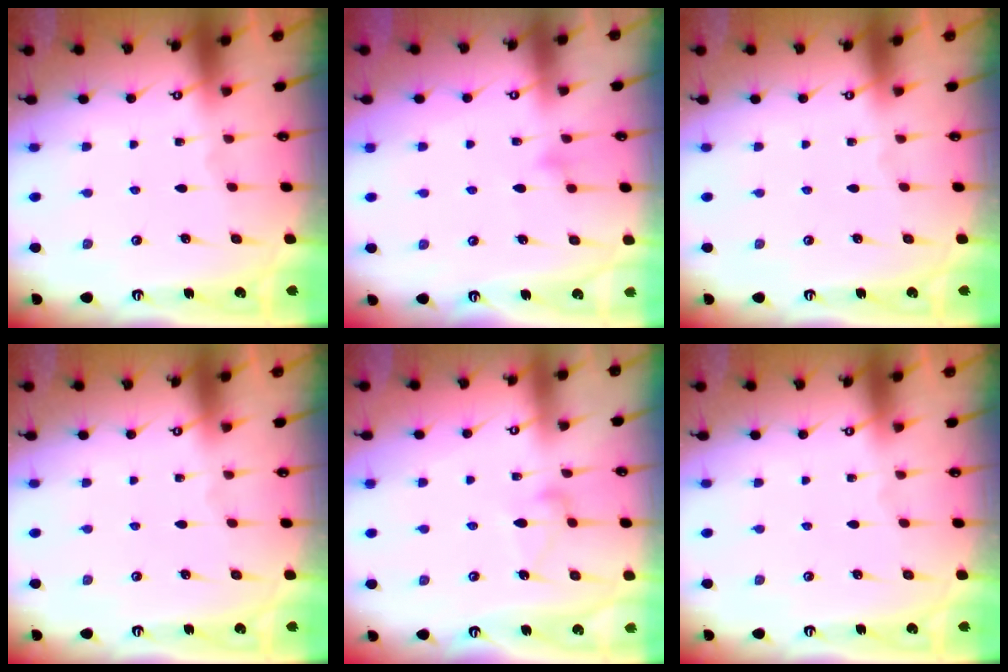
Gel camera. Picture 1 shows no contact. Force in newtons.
{"total": 7.9, "press": 7.9, "slide": 0.4}
{"total": 0.0}
{"total": 0.0}
{"total": 7.2, "press": 7.2, "slide": 0.4}
{"total": 0.0}